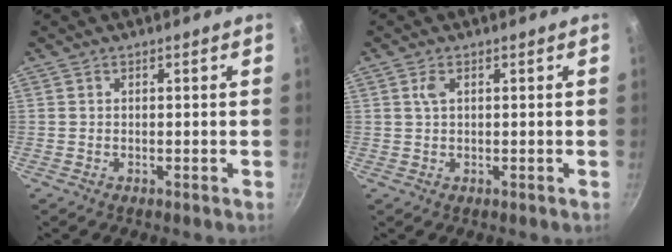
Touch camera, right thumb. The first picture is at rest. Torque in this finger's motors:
{"motor_torque": [1.50, 0.38, 0.43, -1.24, 0.19]}